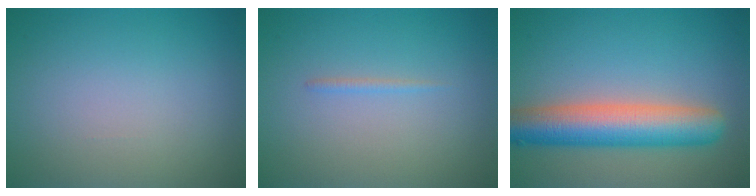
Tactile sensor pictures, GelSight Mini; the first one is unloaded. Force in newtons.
{"total": 0.6, "press": 0.6, "slide": 0.0}
{"total": 7.6, "press": 7.6, "slide": 0.4}